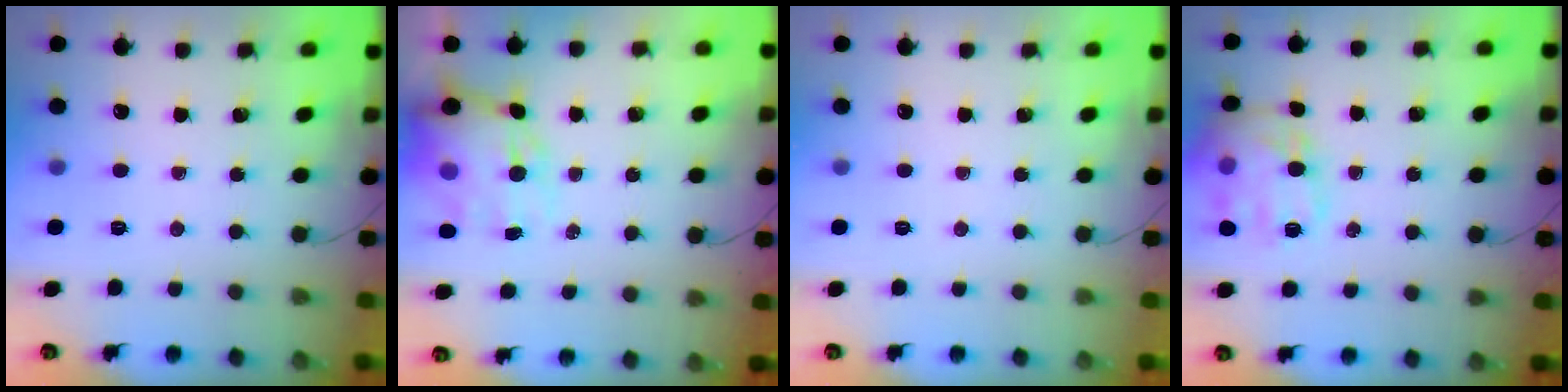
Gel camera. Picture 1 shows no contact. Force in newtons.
{"total": 12.0, "press": 11.6, "slide": 3.0}
{"total": 0.0}
{"total": 18.0, "press": 18.0, "slide": 1.3}